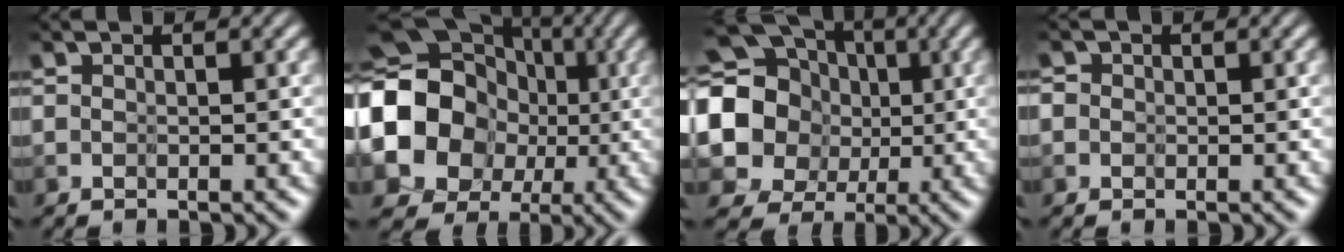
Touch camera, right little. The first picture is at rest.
{"total": 13.3, "force": [0.2, 12.1, 5.6], "torque": [-0.139, -0.009, -0.018]}
{"total": 14.6, "force": [2.6, 13.3, 5.3], "torque": [-0.172, 0.014, 0.013]}
{"total": 1.2, "force": [-0.1, 1.2, 0.2], "torque": [-0.009, 0.008, -0.021]}